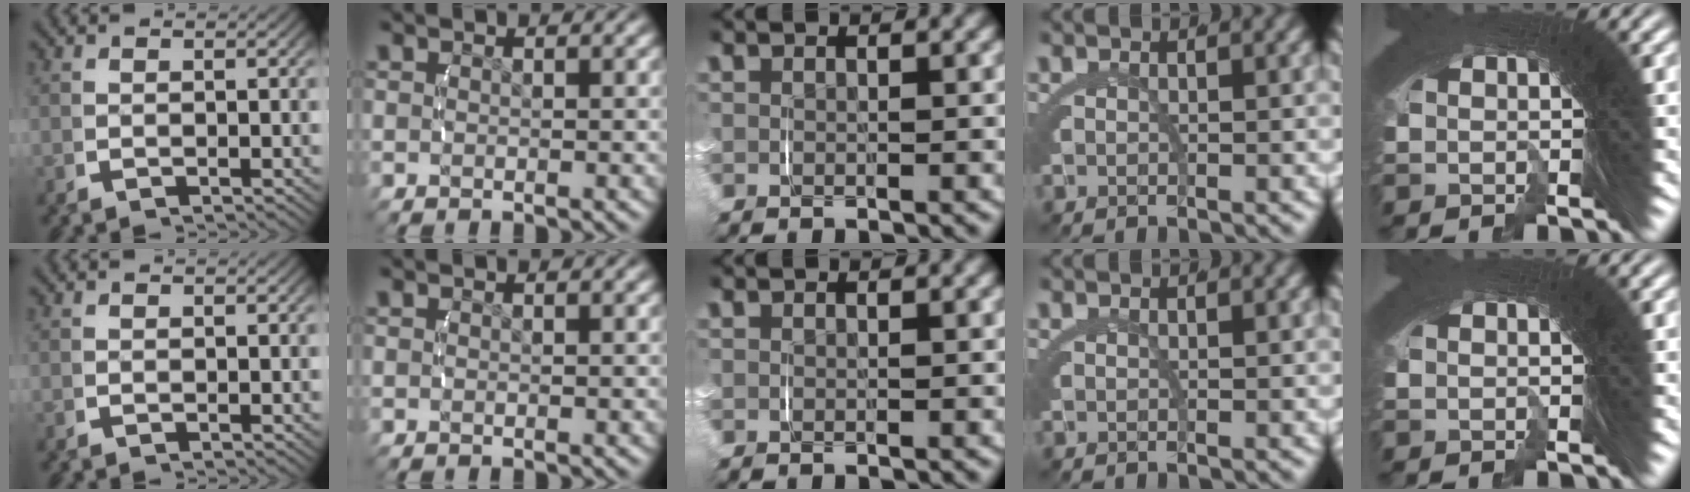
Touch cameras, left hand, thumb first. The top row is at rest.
{}